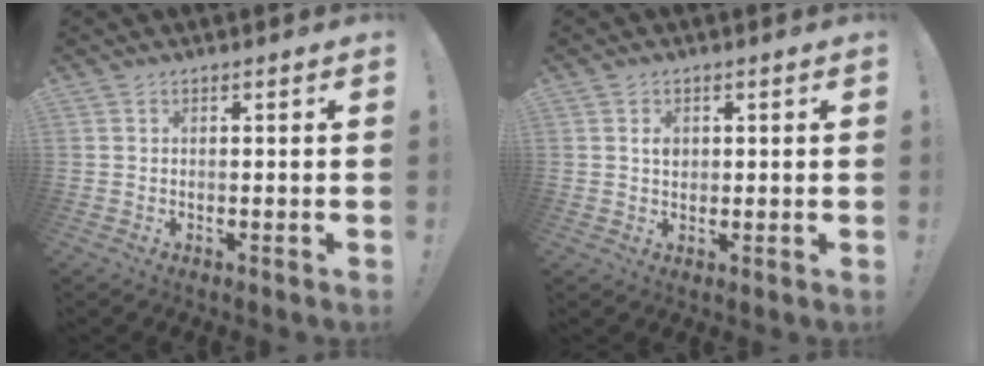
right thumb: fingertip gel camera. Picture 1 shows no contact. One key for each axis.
{"total": 2.4, "fx": 0.6, "fy": 1.8, "fz": 1.5, "tx": -0.019, "ty": 0.001, "tz": 0.008}